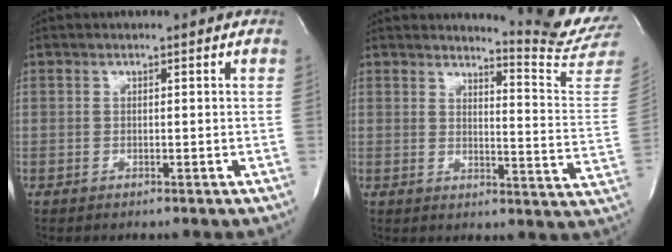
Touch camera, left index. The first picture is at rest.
{"total": 11.5, "force": [11.2, -2.7, 0.1], "torque": [-0.012, -0.145, 0.123]}